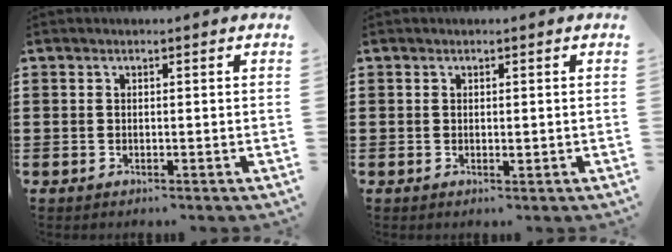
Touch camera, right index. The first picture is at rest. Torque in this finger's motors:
{"motor_torque": [0.55, -0.15, 0.01, 0.03]}